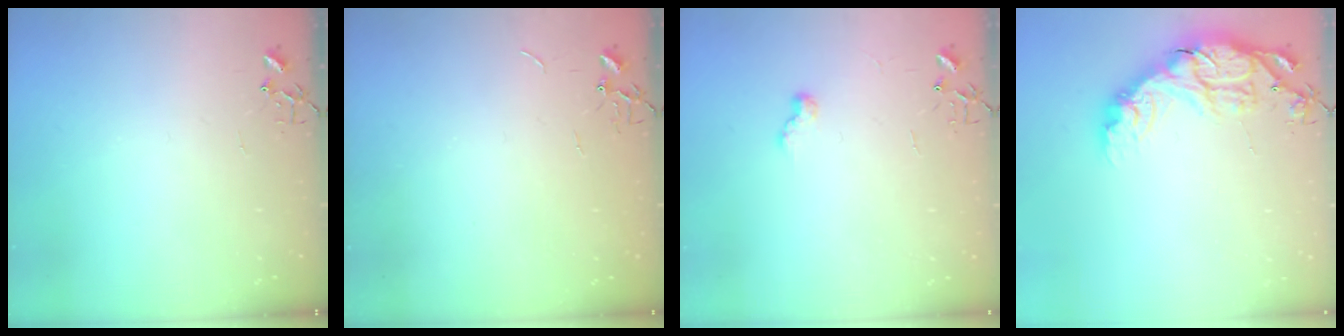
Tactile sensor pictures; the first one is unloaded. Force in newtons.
{"total": 0.6, "press": 0.6, "slide": 0.1}
{"total": 7.2, "press": 7.2, "slide": 0.5}
{"total": 17.2, "press": 17.2, "slide": 0.5}